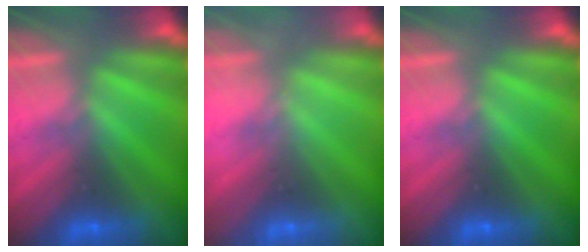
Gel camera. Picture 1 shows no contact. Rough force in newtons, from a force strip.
{"total": 2.0}
{"total": 0.0}